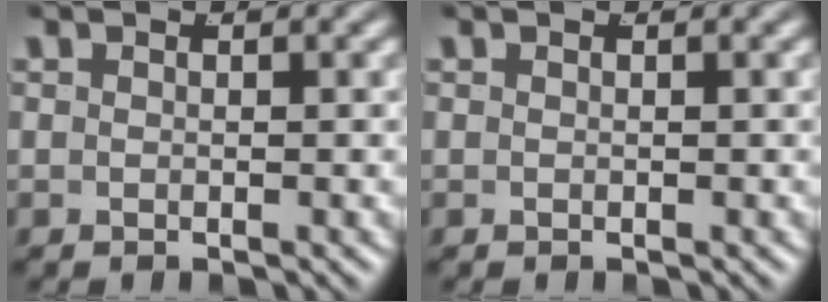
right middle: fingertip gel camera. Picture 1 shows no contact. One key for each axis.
{"total": 0.0}